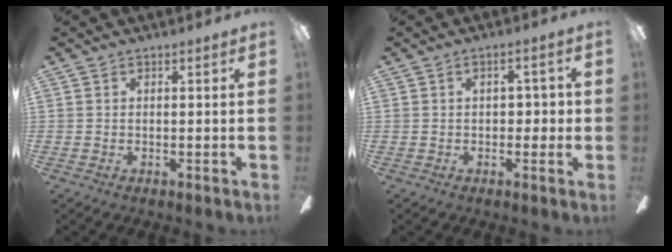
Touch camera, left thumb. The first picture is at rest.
{"total": 4.0, "force": [0.3, 2.6, 3.0], "torque": [-0.045, 0.006, -0.001]}